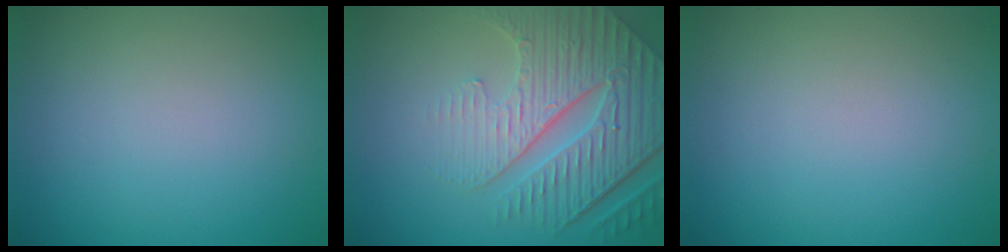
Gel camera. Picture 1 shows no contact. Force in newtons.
{"total": 7.6, "press": 5.7, "slide": 5.1}
{"total": 0.0}